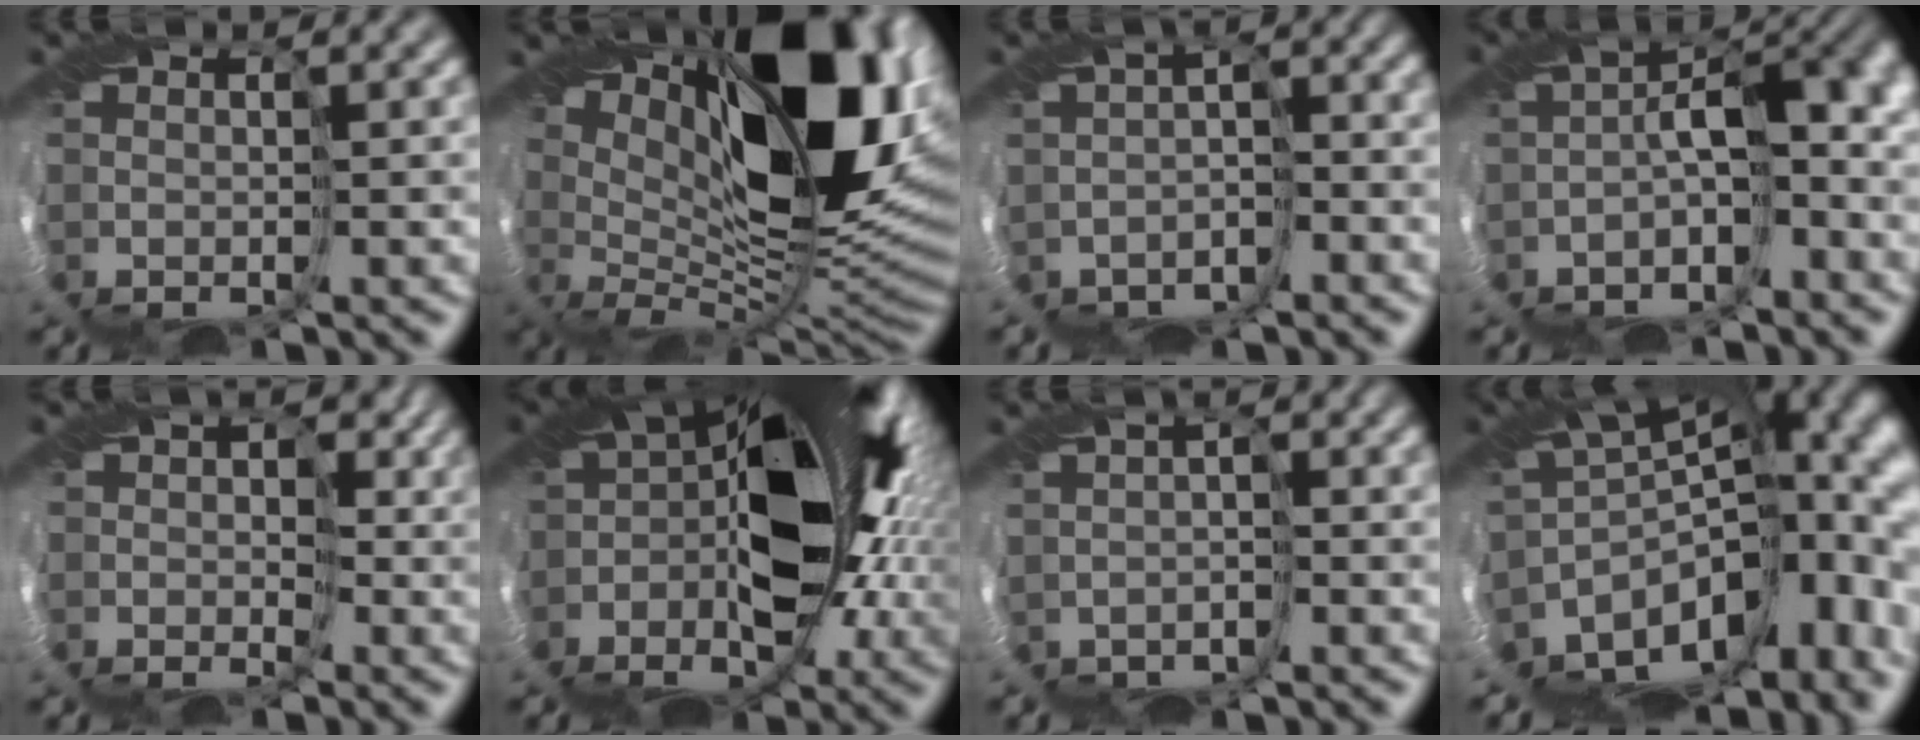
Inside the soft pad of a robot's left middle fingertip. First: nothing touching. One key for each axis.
{"total": 15.9, "fx": 5.3, "fy": 6.4, "fz": 13.6, "tx": -0.205, "ty": 0.003, "tz": 0.089}
{"total": 3.7, "fx": -2.7, "fy": 1.8, "fz": 1.8, "tx": -0.025, "ty": -0.005, "tz": -0.054}
{"total": 6.4, "fx": -1.9, "fy": 3.0, "fz": 5.4, "tx": -0.067, "ty": 0.009, "tz": -0.037}
{"total": 3.6, "fx": -0.4, "fy": 3.2, "fz": 1.6, "tx": -0.006, "ty": 0.009, "tz": -0.032}
{"total": 16.6, "fx": -1.0, "fy": 10.1, "fz": 13.1, "tx": -0.167, "ty": -0.016, "tz": -0.008}
{"total": 2.1, "fx": -1.5, "fy": 1.3, "fz": 0.7, "tx": -0.001, "ty": -0.002, "tz": -0.028}
{"total": 17.2, "fx": -9.1, "fy": 8.6, "fz": 11.7, "tx": -0.136, "ty": -0.002, "tz": -0.120}